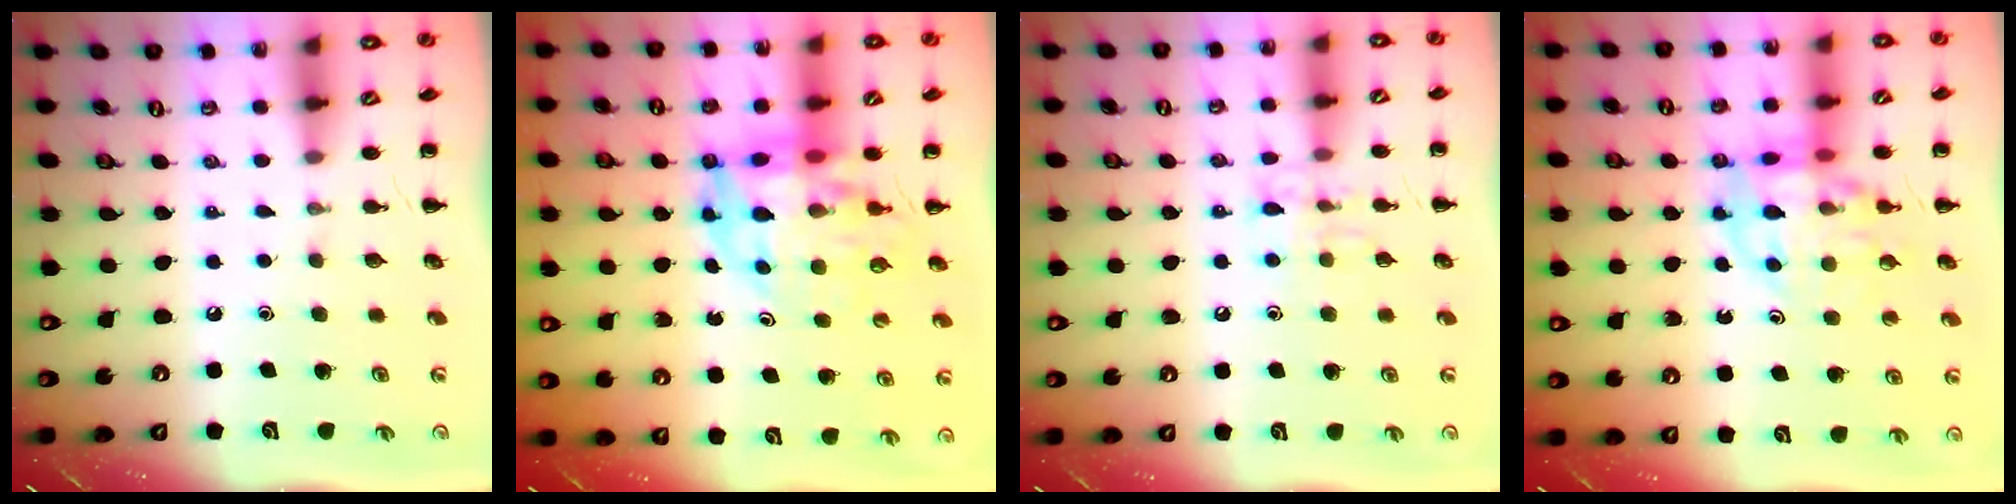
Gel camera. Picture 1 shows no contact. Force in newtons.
{"total": 12.6, "press": 12.0, "slide": 3.8}
{"total": 7.4, "press": 7.3, "slide": 0.9}
{"total": 13.4, "press": 13.1, "slide": 3.1}